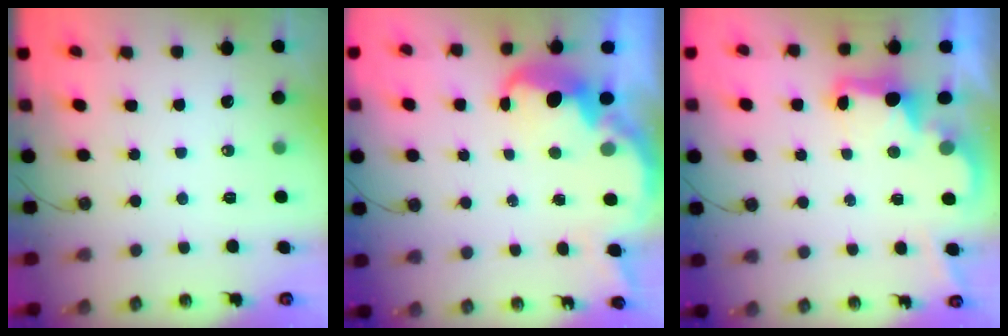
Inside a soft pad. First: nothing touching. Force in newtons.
{"total": 5.5, "press": 5.5, "slide": 0.5}
{"total": 3.0, "press": 2.9, "slide": 0.6}